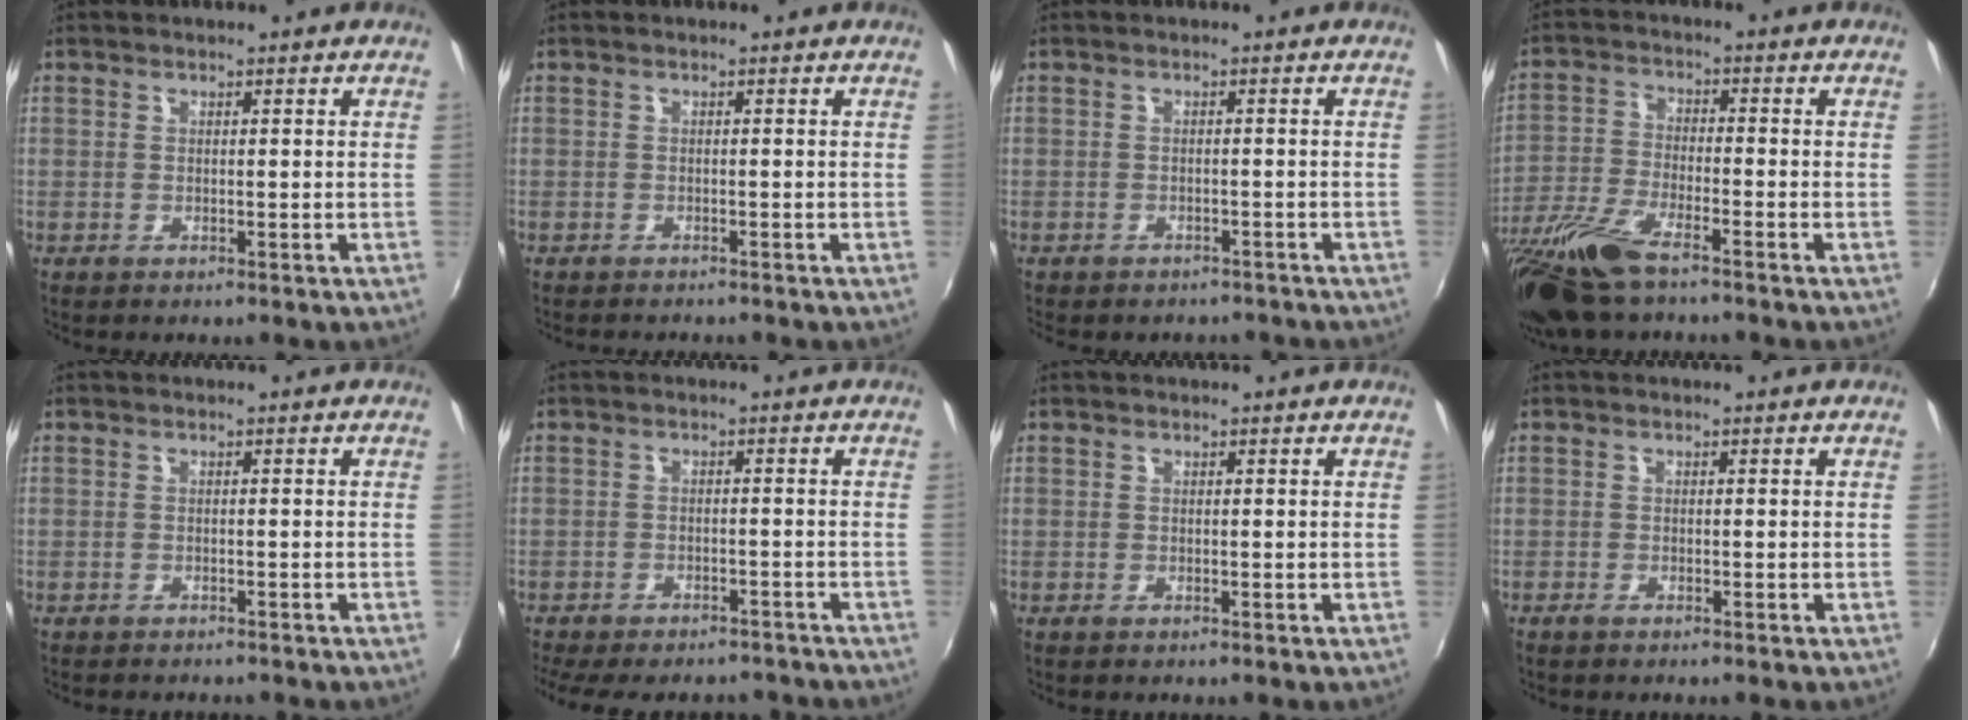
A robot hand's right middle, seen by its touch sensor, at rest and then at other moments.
{"total": 1.5, "force": [-1.4, 0.4, 0.3], "torque": [-0.010, -0.008, -0.022]}
{"total": 4.6, "force": [-3.9, 2.0, 1.4], "torque": [-0.031, -0.014, -0.049]}
{"total": 13.8, "force": [-10.3, 3.1, 8.7], "torque": [-0.197, -0.038, -0.205]}
{"total": 2.2, "force": [-2.0, 0.7, 0.6], "torque": [-0.018, -0.011, -0.030]}
{"total": 14.0, "force": [-11.9, 4.8, 5.6], "torque": [-0.126, -0.017, -0.158]}
{"total": 0.0}
{"total": 1.0, "force": [-0.9, 0.2, 0.5], "torque": [-0.011, -0.004, -0.020]}